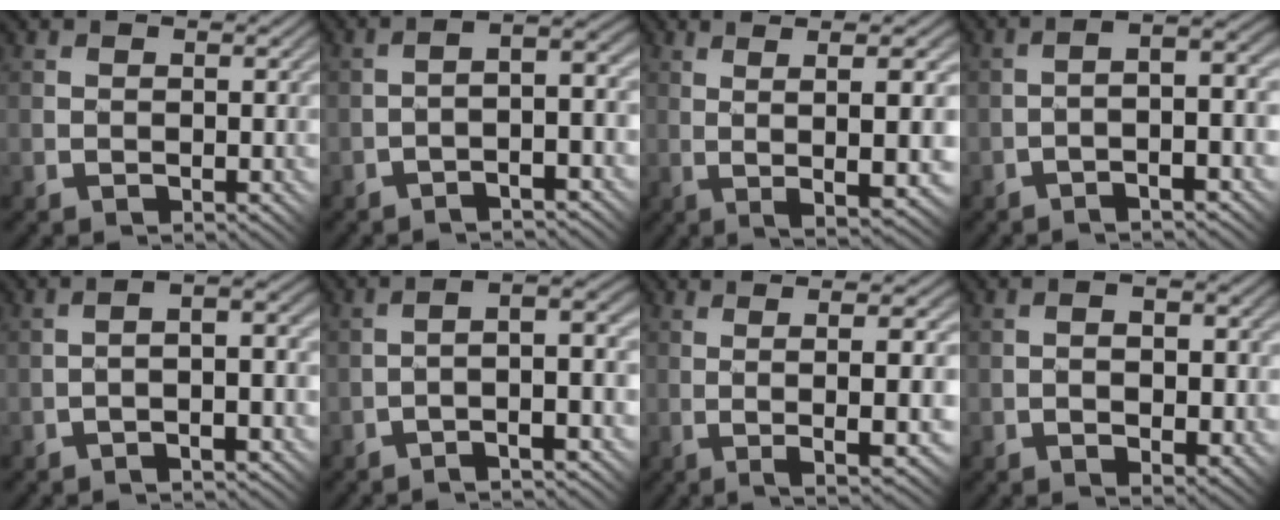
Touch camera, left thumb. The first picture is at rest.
{"total": 3.9, "force": [-1.7, 0.4, 3.4], "torque": [-0.052, 0.016, -0.035]}
{"total": 10.0, "force": [2.6, 0.7, 9.6], "torque": [-0.132, 0.022, 0.048]}
{"total": 5.8, "force": [-1.7, 0.9, 5.5], "torque": [-0.082, 0.015, -0.029]}
{"total": 4.7, "force": [-1.4, 1.2, 4.3], "torque": [-0.068, 0.009, -0.024]}
{"total": 5.7, "force": [-2.1, 0.7, 5.3], "torque": [-0.073, 0.022, -0.042]}
{"total": 9.1, "force": [0.8, 0.8, 9.0], "torque": [-0.115, 0.023, 0.012]}
{"total": 5.6, "force": [-0.6, 2.8, 4.7], "torque": [-0.063, 0.002, -0.001]}